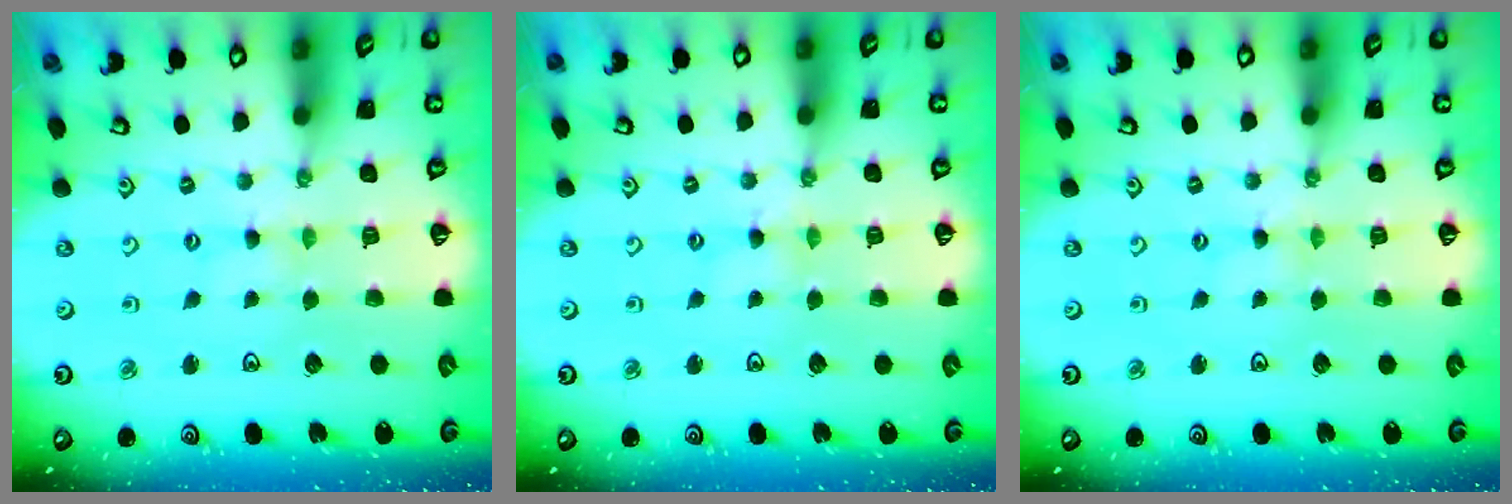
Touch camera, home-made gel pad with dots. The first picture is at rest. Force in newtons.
{"total": 2.4, "press": 2.3, "slide": 0.4}
{"total": 0.8, "press": 0.8, "slide": 0.1}